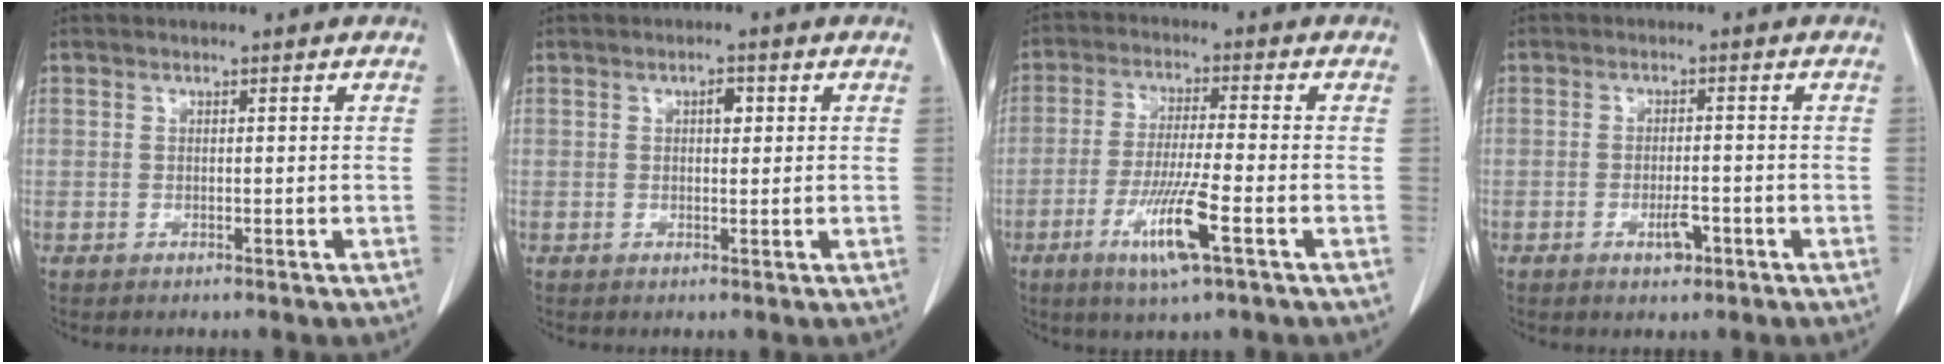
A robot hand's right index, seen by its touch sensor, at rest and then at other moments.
{"total": 1.8, "force": [0.6, 0.9, 1.5], "torque": [-0.021, 0.002, 0.008]}
{"total": 9.1, "force": [-3.9, 0.0, 8.2], "torque": [-0.160, -0.017, -0.070]}
{"total": 2.9, "force": [-1.4, 1.0, 2.3], "torque": [-0.039, 0.004, -0.018]}